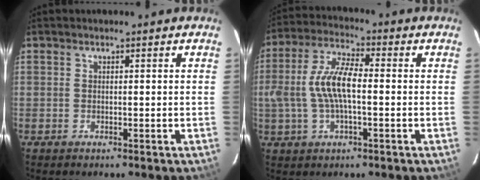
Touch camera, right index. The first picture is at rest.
{"total": 10.1, "force": [-0.8, 3.7, 9.4], "torque": [-0.194, 0.011, -0.014]}